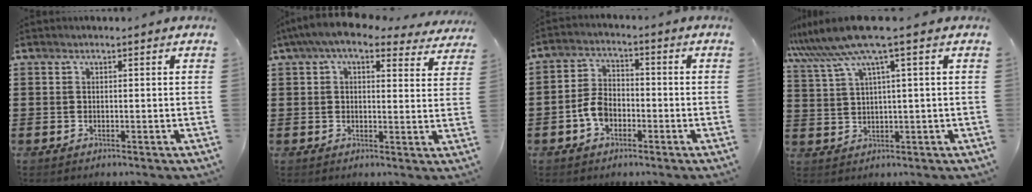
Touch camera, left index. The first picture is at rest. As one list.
[{"total": 6.8, "force": [5.3, 1.5, 4.0], "torque": [-0.092, -0.010, 0.096]}, {"total": 5.1, "force": [-2.1, 3.2, 3.4], "torque": [-0.088, 0.002, -0.046]}, {"total": 7.5, "force": [4.2, -0.3, 6.2], "torque": [-0.154, -0.029, 0.068]}]